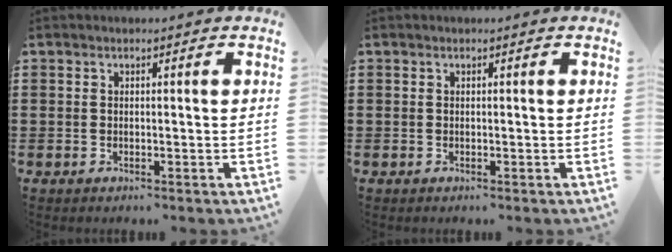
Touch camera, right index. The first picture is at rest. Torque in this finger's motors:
{"motor_torque": [0.00, 0.00, 0.00, 0.00]}